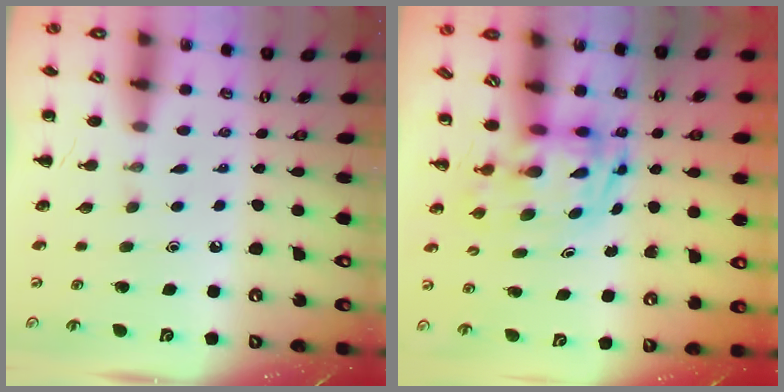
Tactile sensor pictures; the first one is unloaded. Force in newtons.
{"total": 2.7, "press": 2.7, "slide": 0.5}